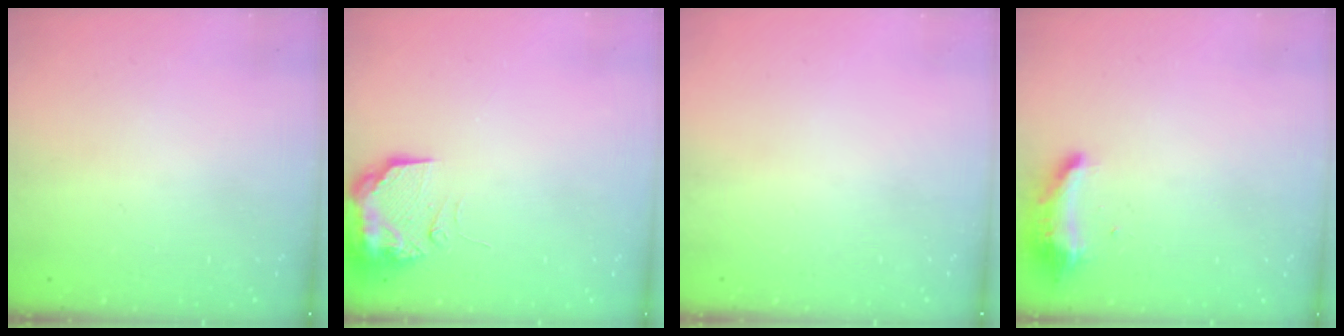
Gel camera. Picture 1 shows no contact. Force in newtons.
{"total": 10.3, "press": 10.2, "slide": 1.4}
{"total": 0.0}
{"total": 9.5, "press": 9.4, "slide": 0.7}